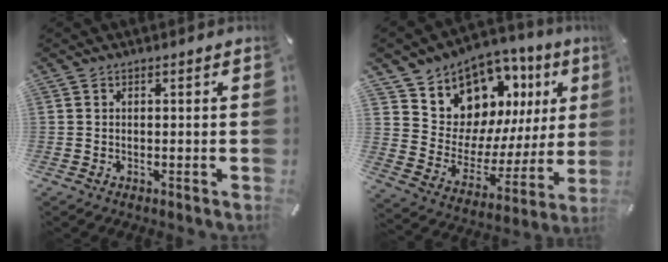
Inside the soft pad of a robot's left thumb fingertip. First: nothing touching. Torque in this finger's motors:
{"motor_torque": [2.06, 2.06, 1.21, -1.19, 0.14]}